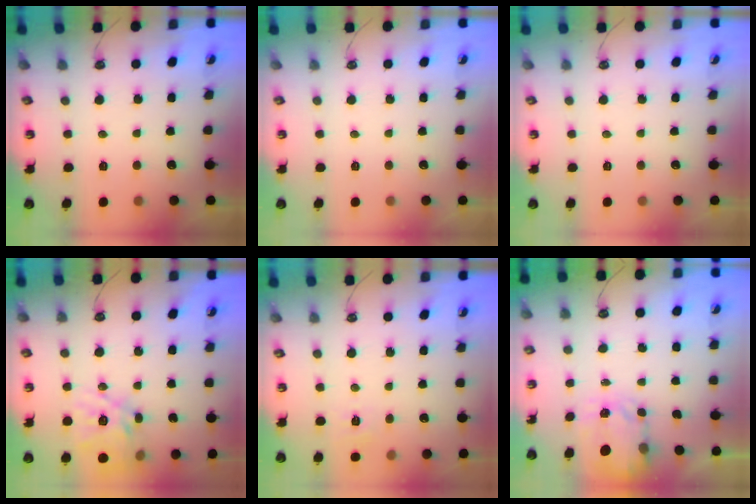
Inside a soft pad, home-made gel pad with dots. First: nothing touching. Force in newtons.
{"total": 0.0}
{"total": 0.0}
{"total": 16.8, "press": 16.7, "slide": 1.5}
{"total": 5.6, "press": 5.6, "slide": 0.1}
{"total": 3.6, "press": 3.6, "slide": 0.4}